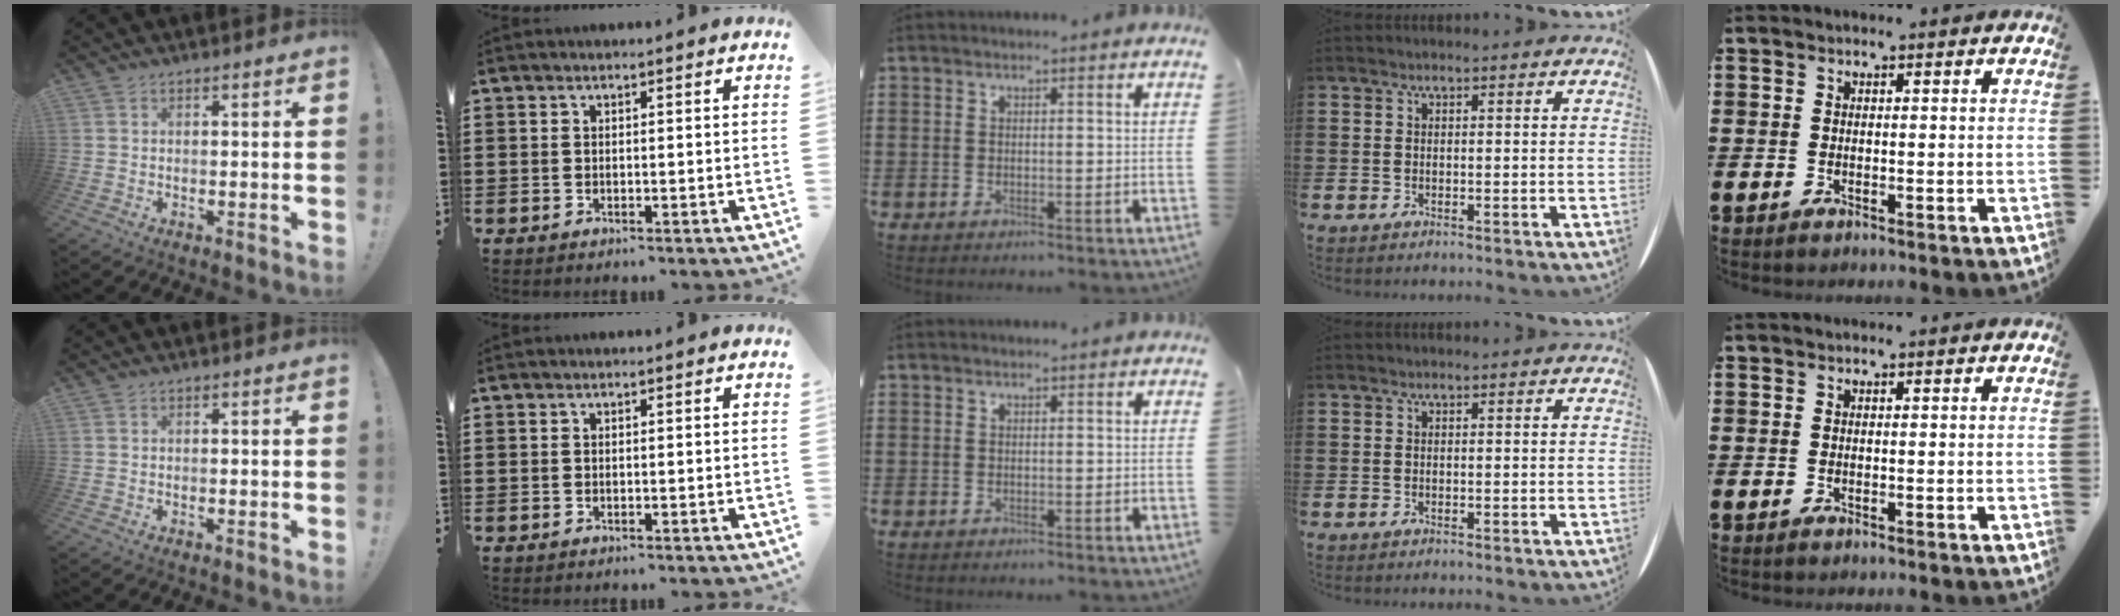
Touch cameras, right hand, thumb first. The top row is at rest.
{}